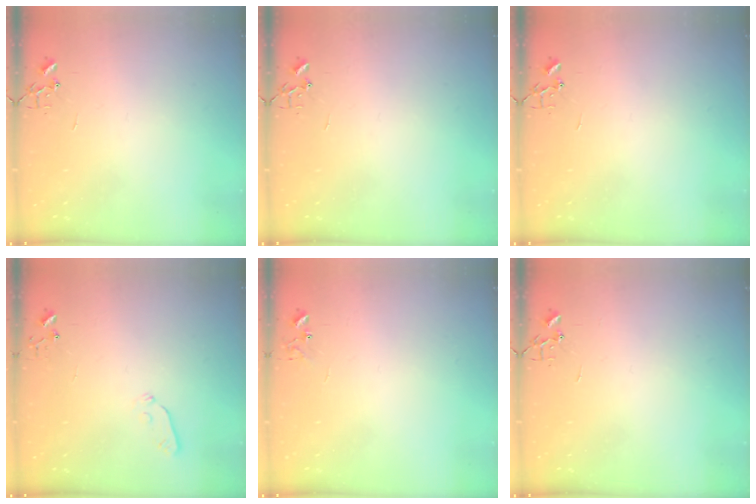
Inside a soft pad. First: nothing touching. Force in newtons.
{"total": 0.0}
{"total": 0.0}
{"total": 3.9, "press": 3.8, "slide": 0.8}
{"total": 5.9, "press": 5.9, "slide": 0.5}
{"total": 0.0}